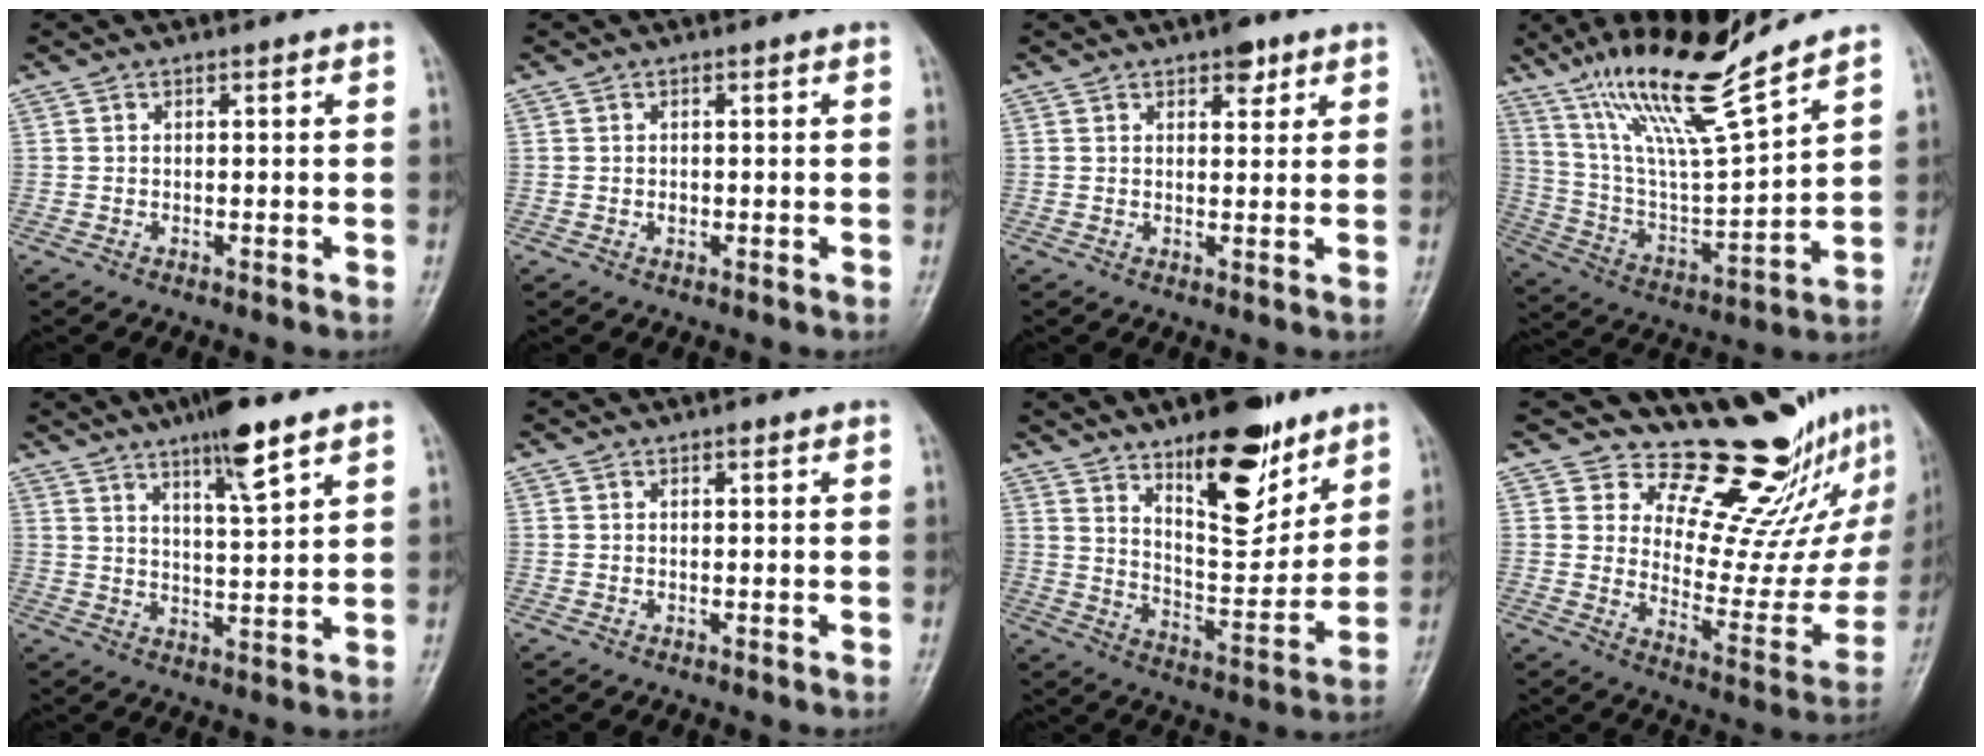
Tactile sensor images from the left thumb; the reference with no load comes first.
{"total": 0.9, "force": [-0.1, 0.8, 0.5], "torque": [-0.004, 0.001, -0.001]}
{"total": 3.7, "force": [2.3, 1.9, 2.2], "torque": [-0.014, -0.009, 0.029]}
{"total": 18.5, "force": [13.8, 1.9, 12.2], "torque": [-0.205, -0.072, 0.263]}
{"total": 9.4, "force": [6.1, 1.4, 6.9], "torque": [-0.109, -0.033, 0.101]}
{"total": 0.6, "force": [0.3, 0.3, 0.4], "torque": [-0.003, 0.000, 0.002]}
{"total": 17.3, "force": [10.8, 6.6, 11.7], "torque": [-0.133, -0.078, 0.180]}
{"total": 18.1, "force": [15.0, 6.3, 7.8], "torque": [-0.049, -0.137, 0.207]}